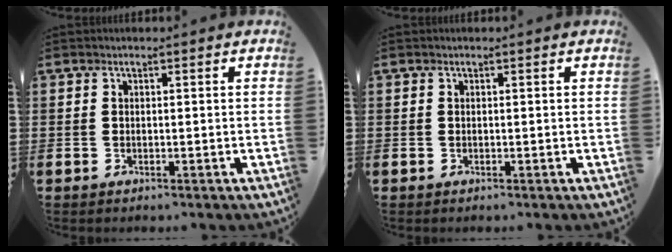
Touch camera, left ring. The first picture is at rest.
{"total": 0.0}